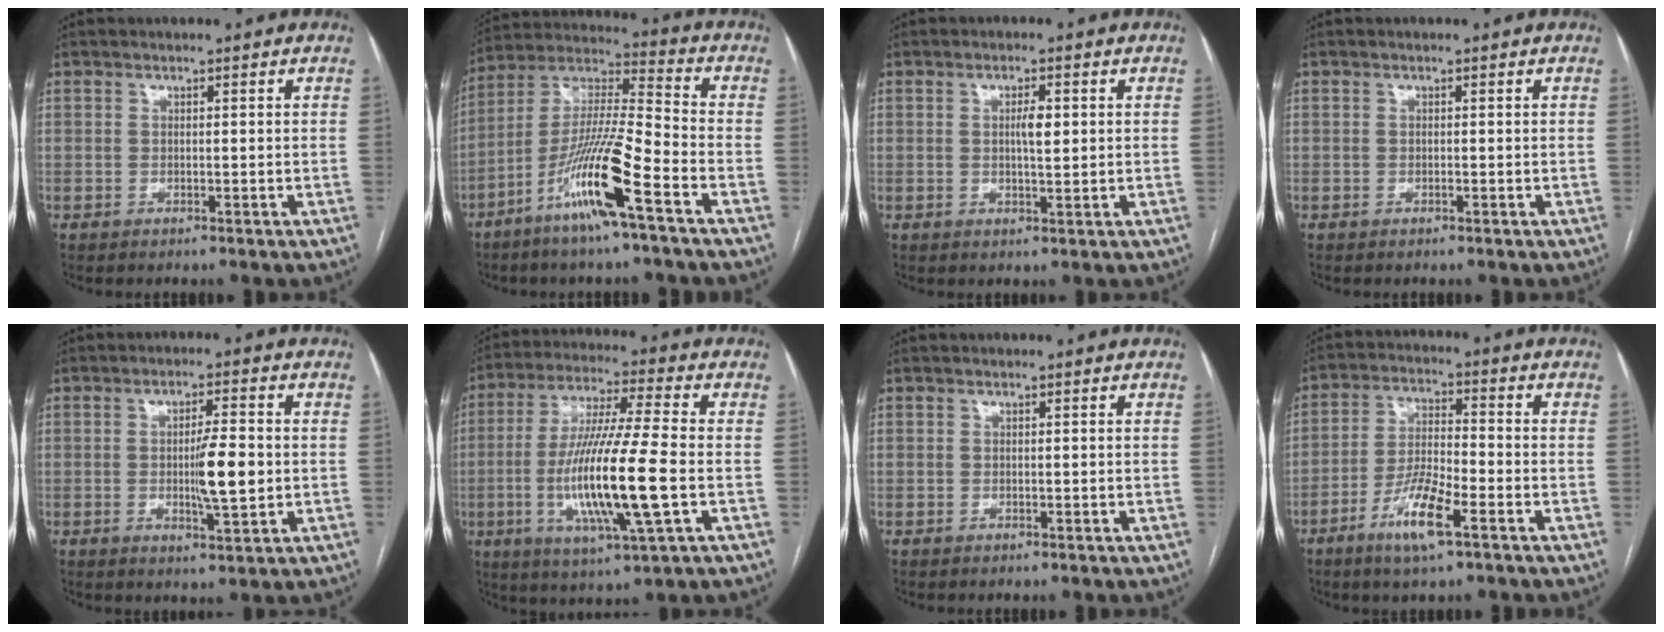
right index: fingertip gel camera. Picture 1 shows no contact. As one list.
[{"total": 15.1, "force": [-7.6, 0.1, 13.1], "torque": [-0.263, -0.014, -0.148]}, {"total": 2.9, "force": [0.4, 0.7, 2.8], "torque": [-0.046, 0.003, 0.007]}, {"total": 0.0}, {"total": 6.7, "force": [-0.6, 0.9, 6.6], "torque": [-0.109, -0.005, -0.010]}, {"total": 17.2, "force": [-3.3, 0.7, 16.9], "torque": [-0.334, -0.018, -0.065]}, {"total": 0.0}, {"total": 9.0, "force": [-5.0, 1.3, 7.3], "torque": [-0.147, -0.008, -0.094]}]